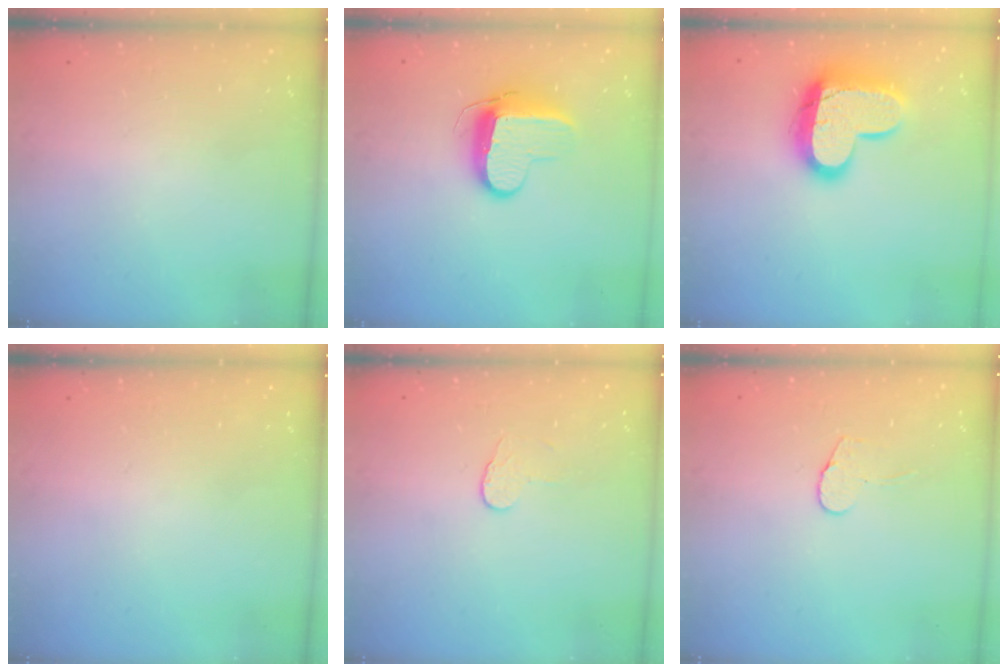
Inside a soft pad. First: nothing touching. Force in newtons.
{"total": 10.2, "press": 10.1, "slide": 0.8}
{"total": 17.0, "press": 16.9, "slide": 1.1}
{"total": 0.0}
{"total": 3.7, "press": 3.7, "slide": 0.3}
{"total": 5.6, "press": 5.6, "slide": 0.4}